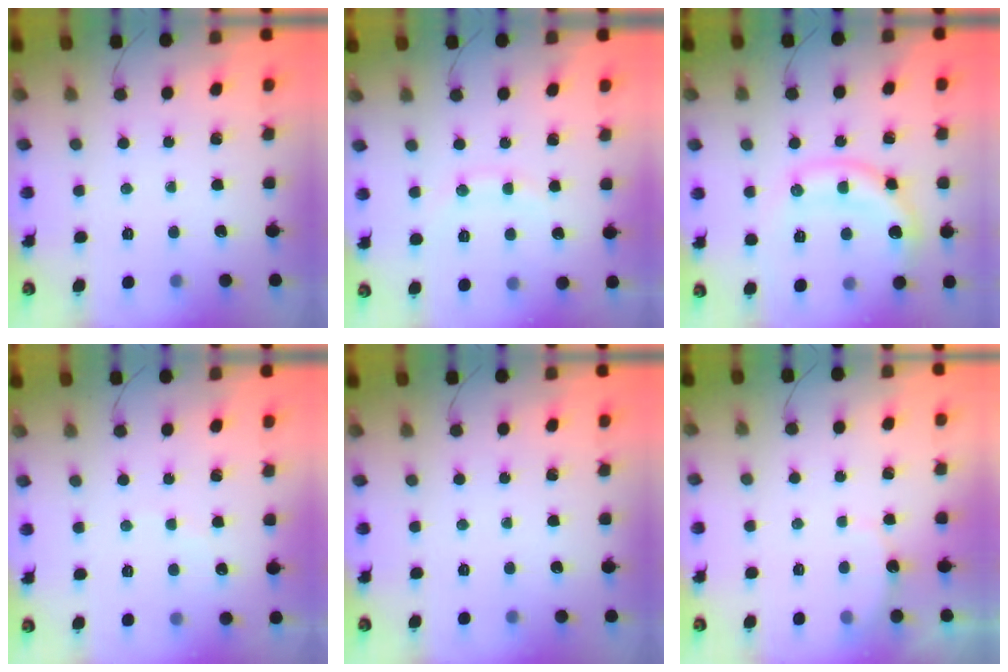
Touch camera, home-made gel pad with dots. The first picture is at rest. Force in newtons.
{"total": 8.6, "press": 8.6, "slide": 1.0}
{"total": 11.2, "press": 11.2, "slide": 0.1}
{"total": 3.4, "press": 3.2, "slide": 1.0}
{"total": 0.0}
{"total": 3.0, "press": 2.9, "slide": 0.8}